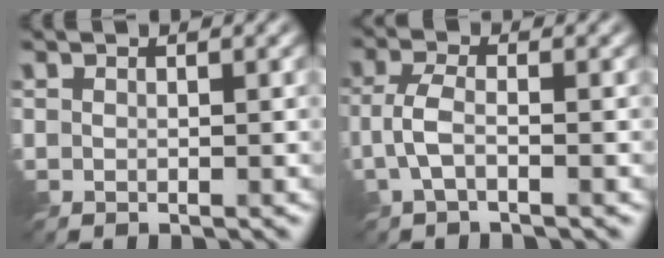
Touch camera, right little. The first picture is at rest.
{"total": 3.0, "force": [-1.2, 1.1, 2.5], "torque": [-0.060, 0.002, -0.029]}